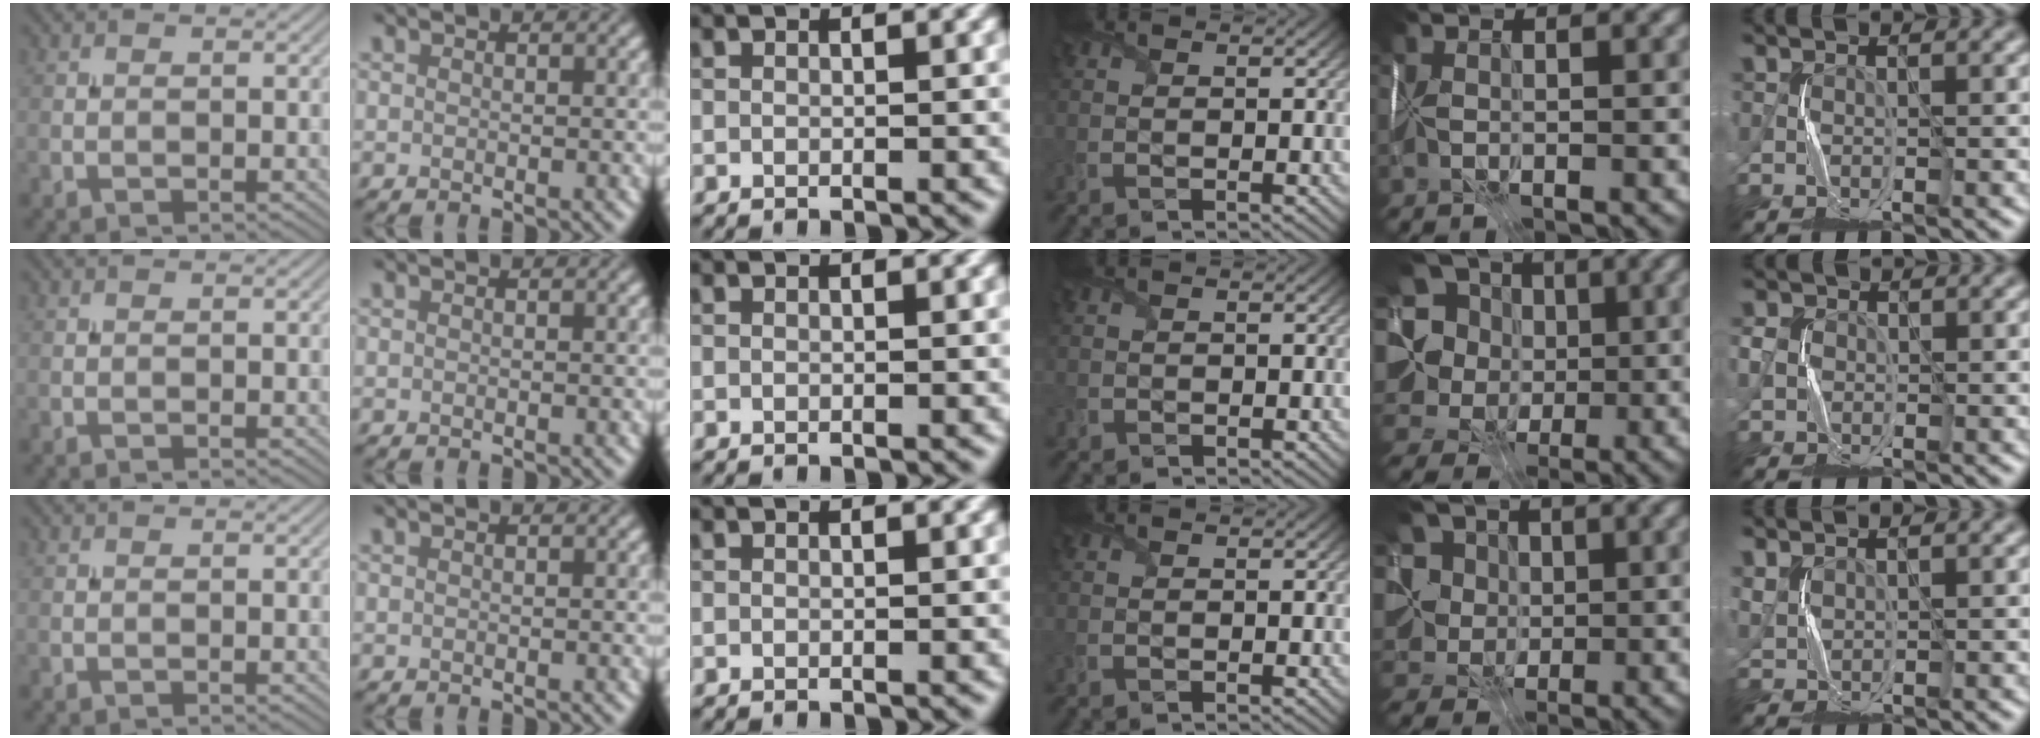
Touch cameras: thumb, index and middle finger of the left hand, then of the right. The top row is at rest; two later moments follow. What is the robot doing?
{"motion": "fold", "object": "shipping label"}